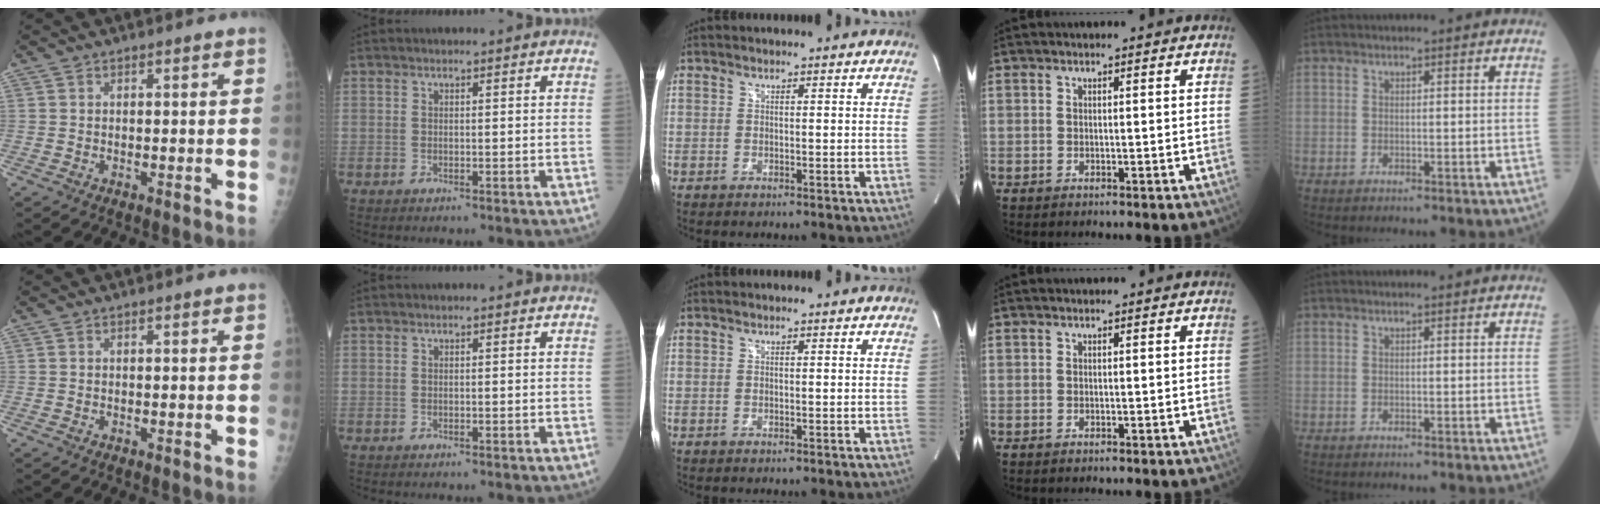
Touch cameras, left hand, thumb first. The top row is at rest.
{}